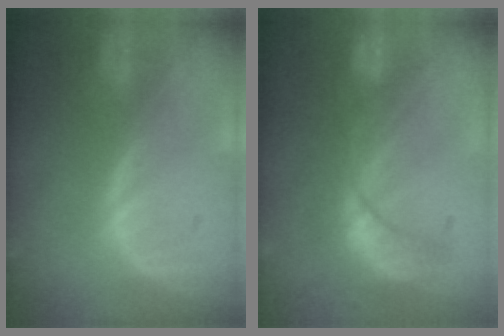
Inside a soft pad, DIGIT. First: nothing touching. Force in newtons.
{"total": 9.0, "press": 7.7, "slide": 4.5}